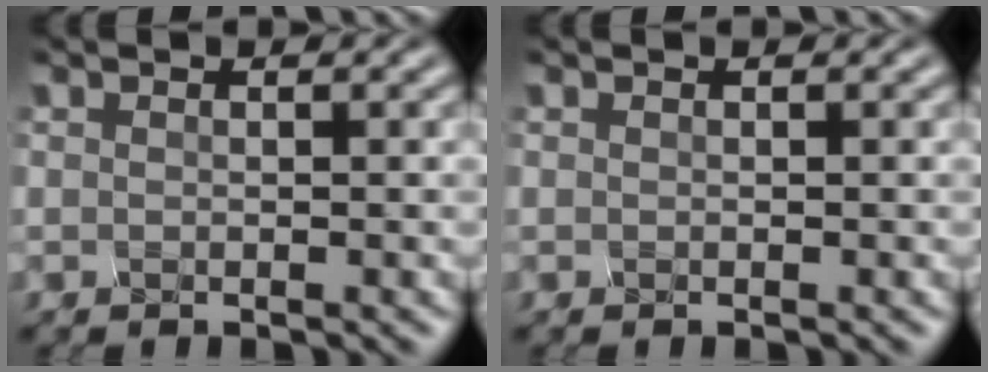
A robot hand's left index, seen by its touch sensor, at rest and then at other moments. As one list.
[{"total": 0.0}]